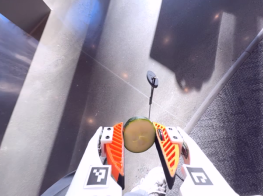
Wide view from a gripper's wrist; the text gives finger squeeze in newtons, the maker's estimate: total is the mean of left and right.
{"total": 11.2, "left": 11.0, "right": 11.3}